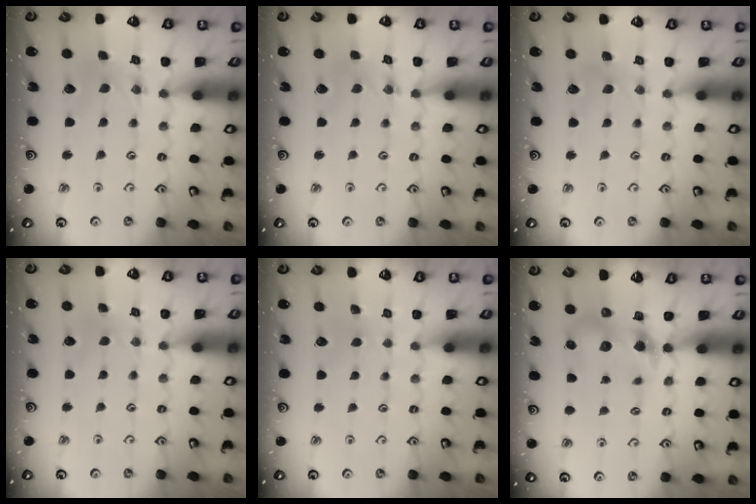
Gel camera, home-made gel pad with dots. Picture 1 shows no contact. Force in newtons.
{"total": 1.0, "press": 1.0, "slide": 0.2}
{"total": 3.0, "press": 3.0, "slide": 0.4}
{"total": 1.2, "press": 1.2, "slide": 0.3}
{"total": 1.7, "press": 1.6, "slide": 0.3}
{"total": 6.4, "press": 6.4, "slide": 0.4}